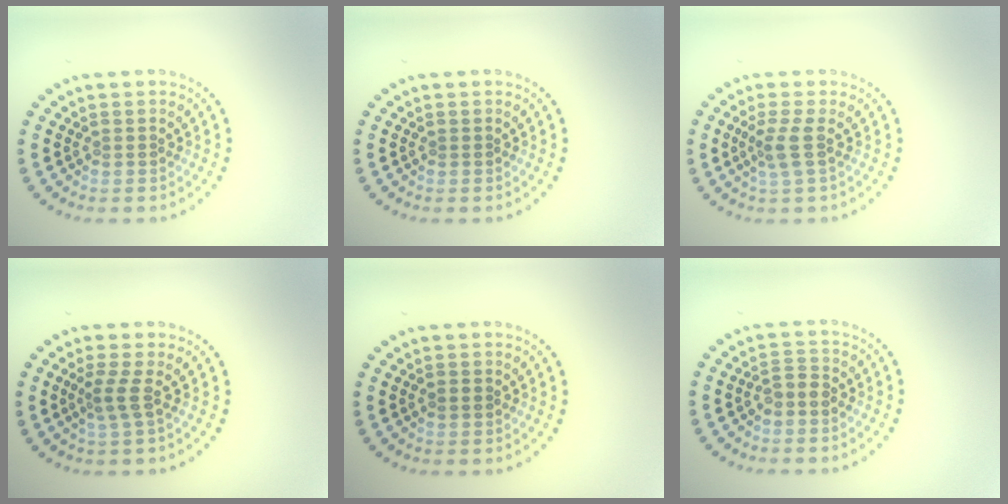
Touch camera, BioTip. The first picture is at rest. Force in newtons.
{"total": 0.0}
{"total": 2.0, "press": 1.6, "slide": 1.3}
{"total": 1.9, "press": 1.2, "slide": 1.5}
{"total": 0.9, "press": 0.9, "slide": 0.1}
{"total": 1.4, "press": 1.3, "slide": 0.5}